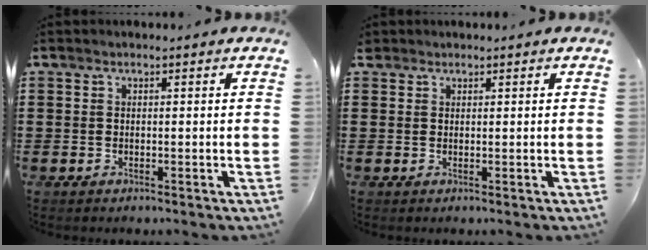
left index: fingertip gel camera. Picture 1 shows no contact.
{"total": 0.9, "force": [0.8, 0.5, 0.1], "torque": [-0.004, 0.003, 0.015]}